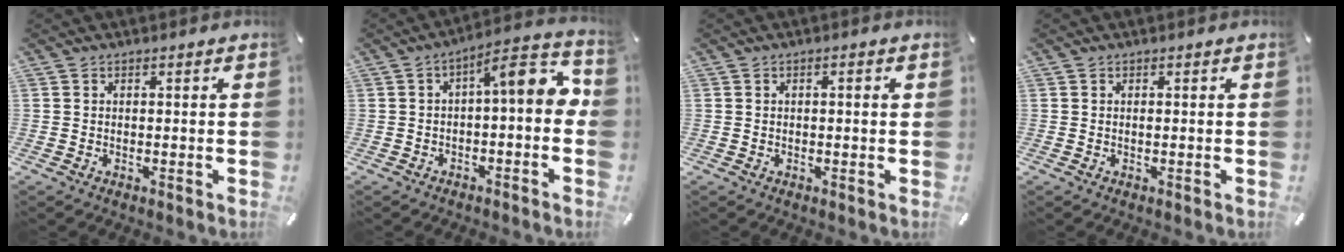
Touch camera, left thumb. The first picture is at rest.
{"total": 9.6, "force": [0.7, 3.3, 9.0], "torque": [-0.131, -0.004, 0.006]}
{"total": 1.2, "force": [0.0, 0.3, 1.2], "torque": [-0.022, 0.000, 0.000]}
{"total": 0.0}